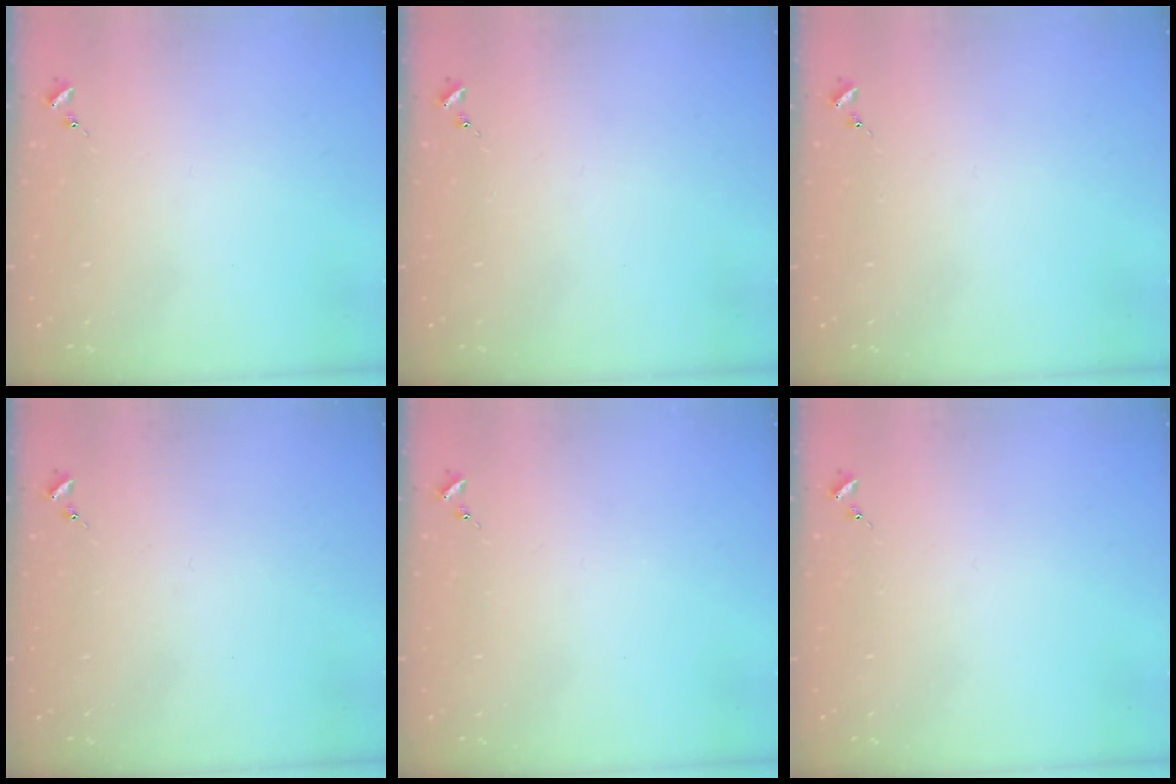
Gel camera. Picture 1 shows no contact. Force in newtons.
{"total": 0.0}
{"total": 0.0}
{"total": 0.0}
{"total": 0.0}
{"total": 0.0}